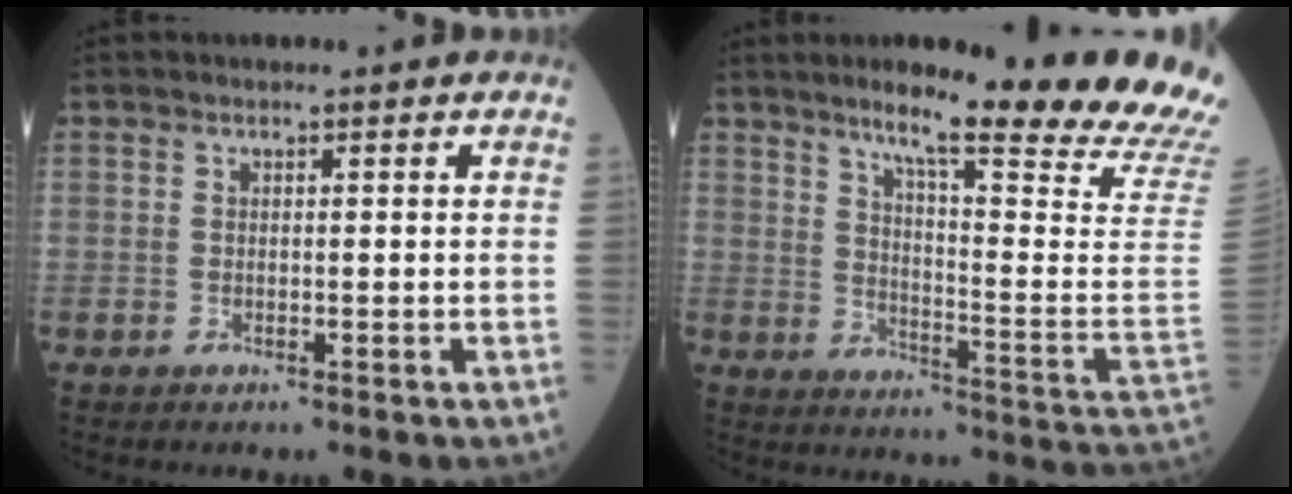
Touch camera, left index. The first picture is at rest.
{"total": 24.9, "force": [20.5, -1.3, 14.0], "torque": [-0.182, -0.101, 0.257]}